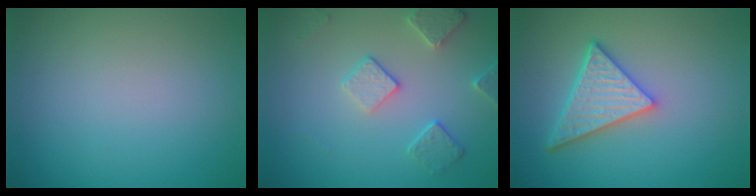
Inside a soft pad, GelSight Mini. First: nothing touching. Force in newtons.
{"total": 2.8, "press": 2.7, "slide": 0.6}
{"total": 4.7, "press": 4.2, "slide": 2.2}